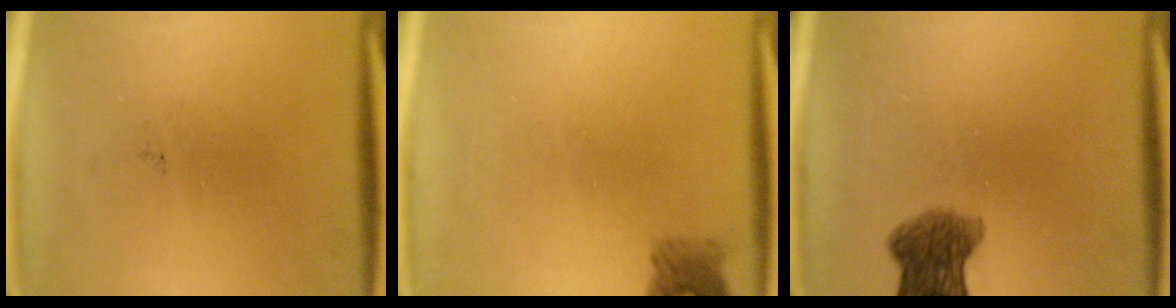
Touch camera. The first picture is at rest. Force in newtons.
{"total": 2.1}
{"total": 6.4}